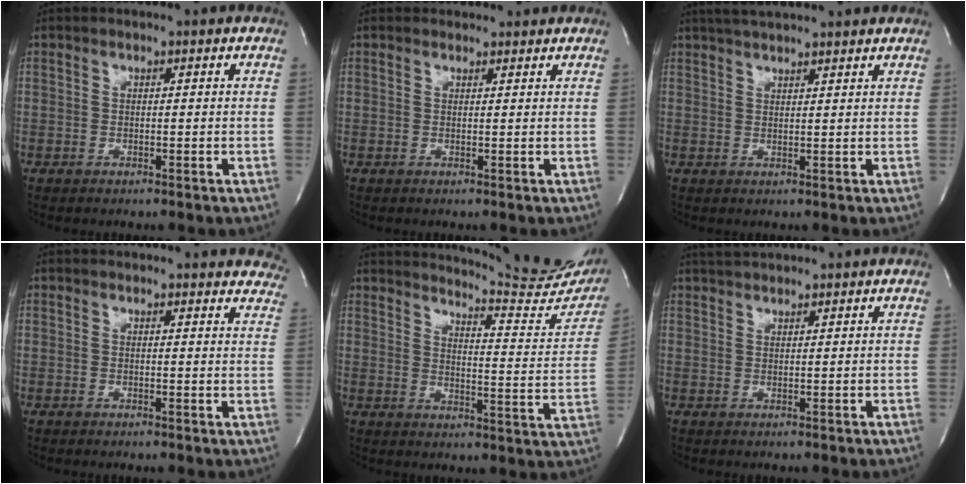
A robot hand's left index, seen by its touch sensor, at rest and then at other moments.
{"total": 2.2, "force": [2.0, 0.8, -0.3], "torque": [-0.004, 0.008, 0.023]}
{"total": 7.7, "force": [6.9, 0.4, 3.4], "torque": [-0.062, 0.029, 0.100]}
{"total": 15.4, "force": [14.5, 4.4, 3.1], "torque": [-0.022, -0.030, 0.140]}
{"total": 19.7, "force": [18.5, 1.6, 6.5], "torque": [-0.097, -0.103, 0.211]}
{"total": 3.9, "force": [3.7, 0.2, 1.2], "torque": [-0.025, 0.026, 0.067]}